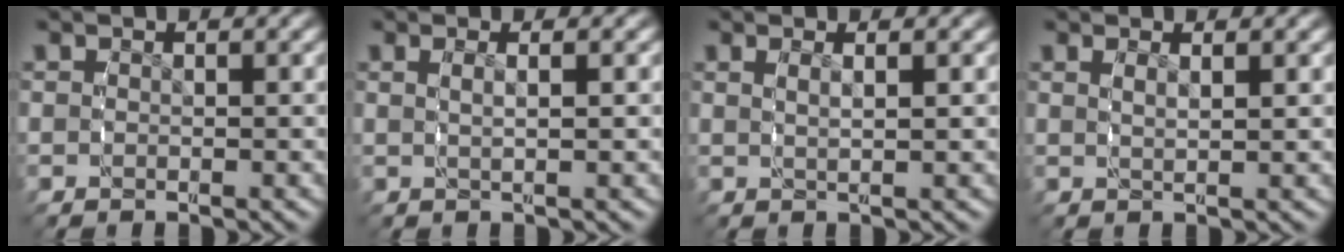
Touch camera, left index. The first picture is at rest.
{"total": 1.5, "force": [0.6, -0.3, 1.4], "torque": [-0.024, -0.001, 0.015]}
{"total": 1.5, "force": [0.8, -0.5, 1.2], "torque": [-0.020, -0.003, 0.021]}
{"total": 1.4, "force": [0.9, -0.6, 0.9], "torque": [-0.015, -0.006, 0.023]}